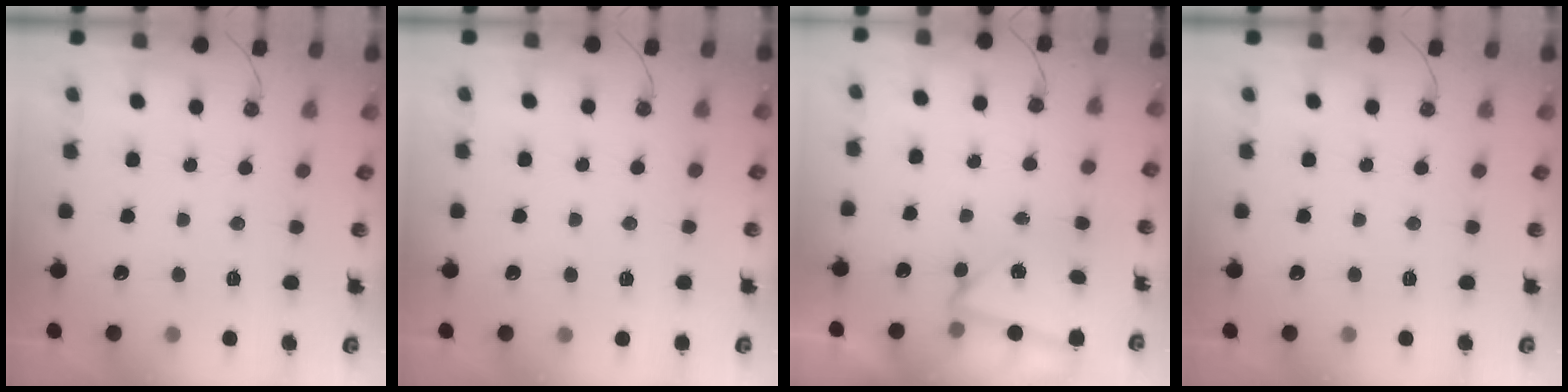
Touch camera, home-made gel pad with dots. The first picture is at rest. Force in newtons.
{"total": 3.5, "press": 3.5, "slide": 0.7}
{"total": 2.7, "press": 0.8, "slide": 2.6}
{"total": 0.0}